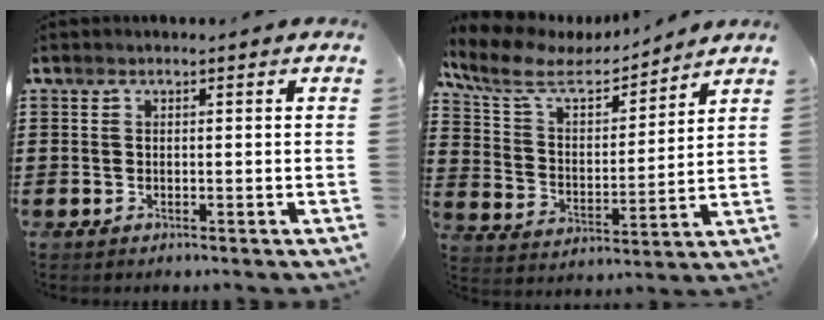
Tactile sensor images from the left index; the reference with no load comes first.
{"total": 8.5, "force": [6.9, 3.0, 3.9], "torque": [-0.107, -0.033, 0.118]}